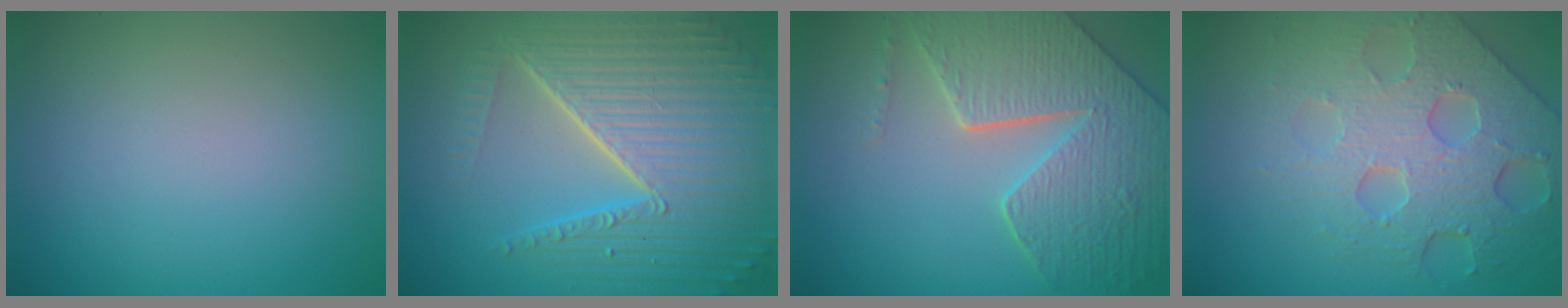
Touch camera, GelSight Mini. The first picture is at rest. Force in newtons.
{"total": 10.2, "press": 6.6, "slide": 7.8}
{"total": 8.4, "press": 6.1, "slide": 5.8}
{"total": 7.7, "press": 5.7, "slide": 5.2}